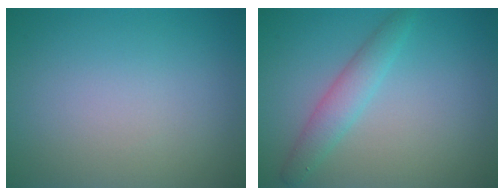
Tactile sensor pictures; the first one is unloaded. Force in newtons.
{"total": 2.6, "press": 2.6, "slide": 0.1}